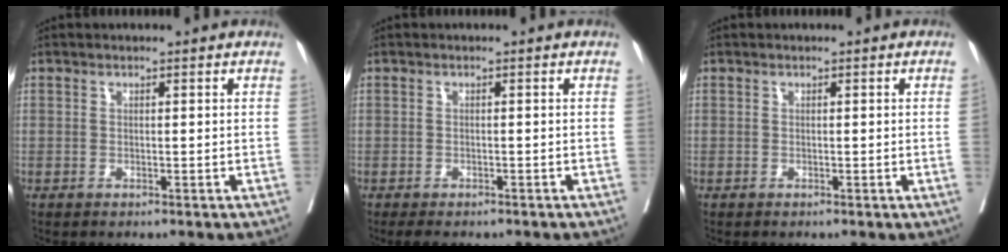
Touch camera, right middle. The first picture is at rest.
{"total": 4.3, "force": [-3.5, 1.6, 1.8], "torque": [-0.021, -0.008, -0.046]}
{"total": 0.8, "force": [0.0, -0.4, 0.7], "torque": [-0.003, 0.002, -0.002]}